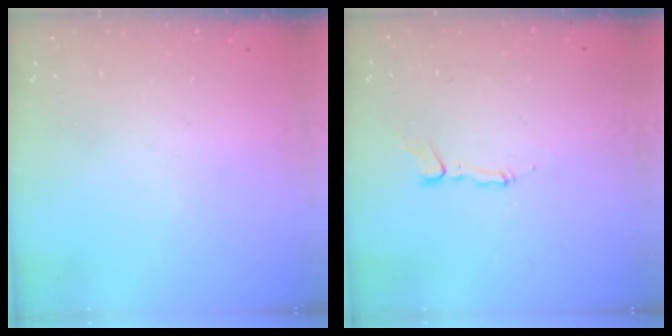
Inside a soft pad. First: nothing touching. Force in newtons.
{"total": 3.6, "press": 3.6, "slide": 0.2}